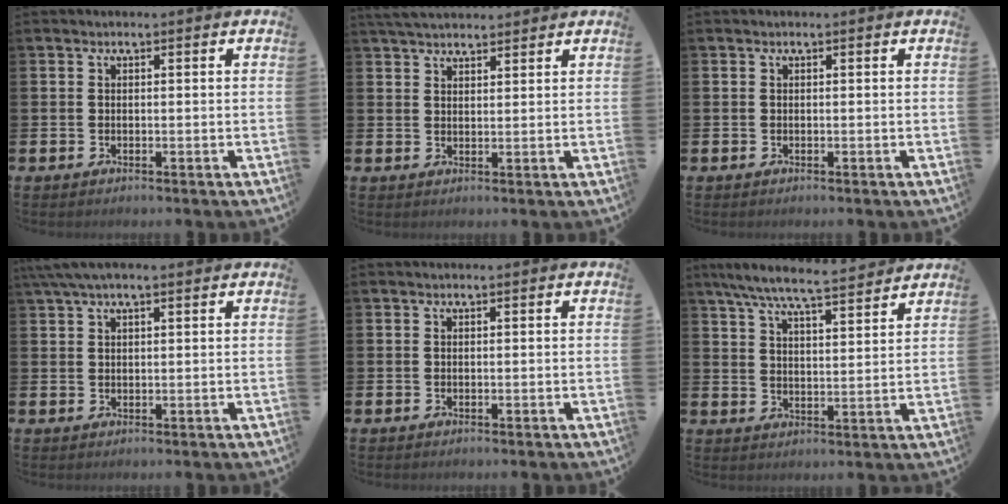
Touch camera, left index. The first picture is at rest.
{"total": 3.7, "force": [3.5, 0.9, 0.7], "torque": [-0.016, -0.012, 0.065]}
{"total": 0.0}
{"total": 3.7, "force": [2.7, 1.0, 2.5], "torque": [-0.046, -0.002, 0.046]}
{"total": 0.0}
{"total": 7.8, "force": [7.3, 0.6, 2.9], "torque": [-0.073, -0.042, 0.127]}